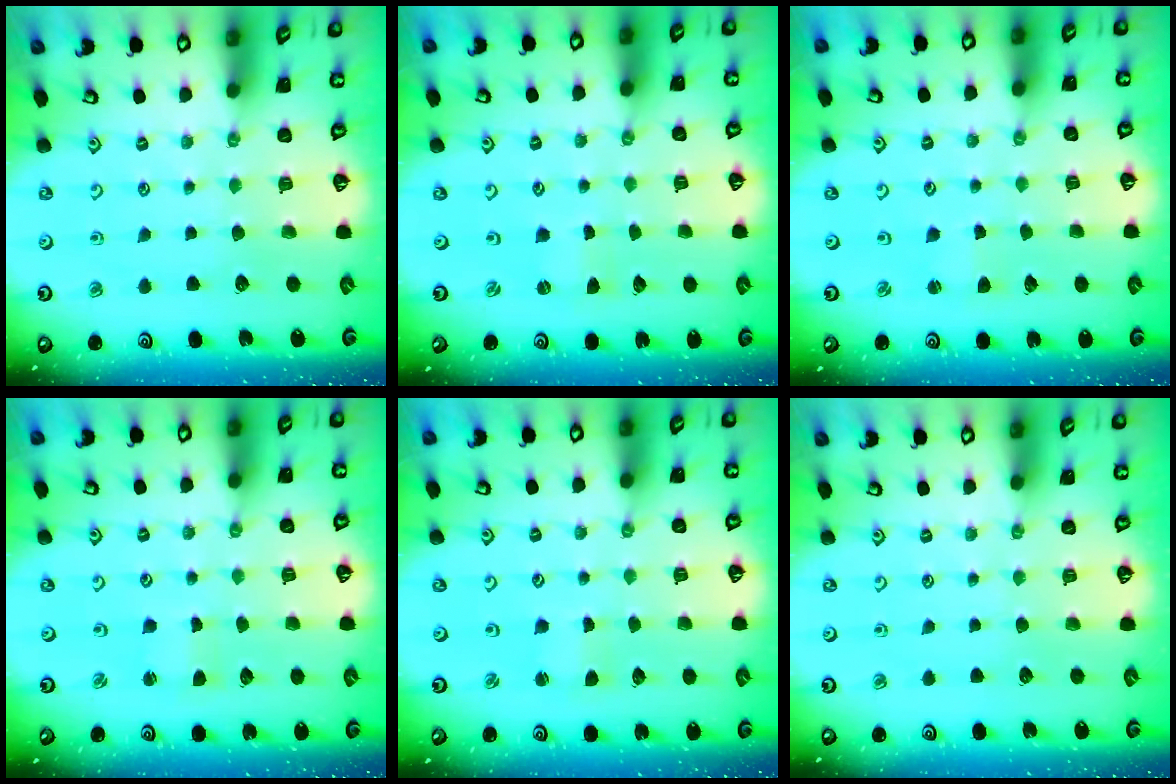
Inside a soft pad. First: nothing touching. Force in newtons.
{"total": 0.0}
{"total": 1.8, "press": 1.8, "slide": 0.2}
{"total": 1.3, "press": 1.3, "slide": 0.1}
{"total": 1.6, "press": 1.6, "slide": 0.3}
{"total": 0.0}